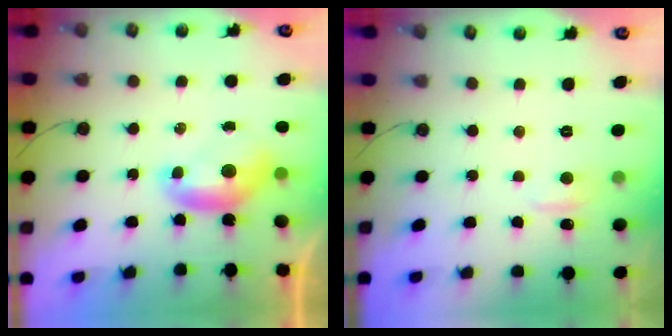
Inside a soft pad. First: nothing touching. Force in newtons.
{"total": 1.0, "press": 0.7, "slide": 0.8}